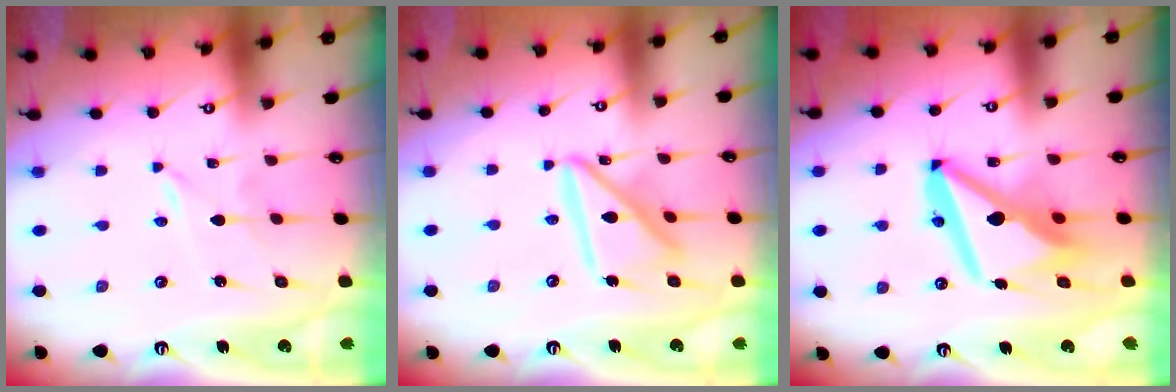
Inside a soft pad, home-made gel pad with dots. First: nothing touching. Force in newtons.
{"total": 15.5, "press": 15.5, "slide": 1.6}
{"total": 14.7, "press": 14.7, "slide": 1.5}